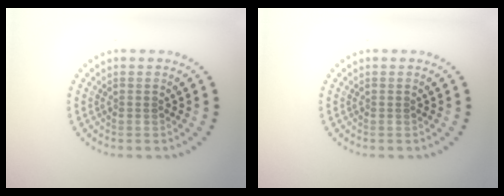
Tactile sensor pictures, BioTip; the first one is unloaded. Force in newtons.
{"total": 0.0}